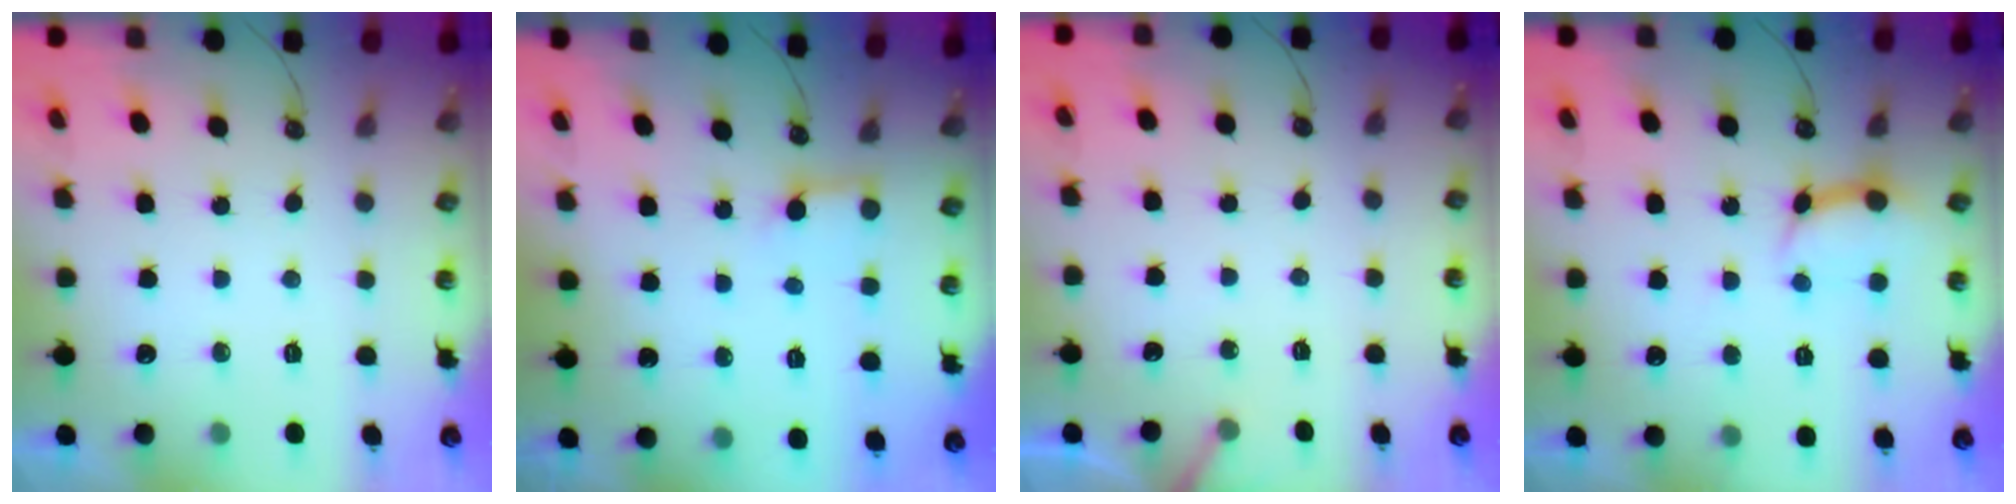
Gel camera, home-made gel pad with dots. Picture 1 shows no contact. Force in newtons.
{"total": 2.8, "press": 2.7, "slide": 0.3}
{"total": 2.8, "press": 2.8, "slide": 0.2}
{"total": 11.0, "press": 10.9, "slide": 1.1}